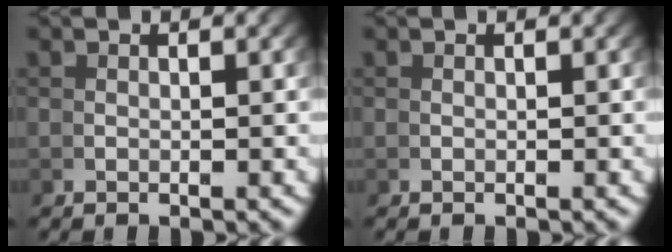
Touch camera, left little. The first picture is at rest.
{"total": 0.0}